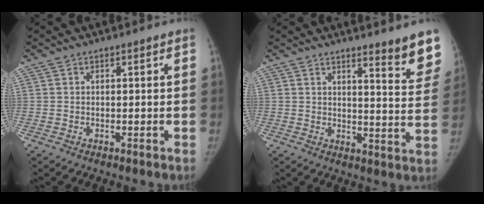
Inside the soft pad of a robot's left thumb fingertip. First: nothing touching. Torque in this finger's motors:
{"motor_torque": [0.05, 0.04, 0.07, 0.15, -0.02]}